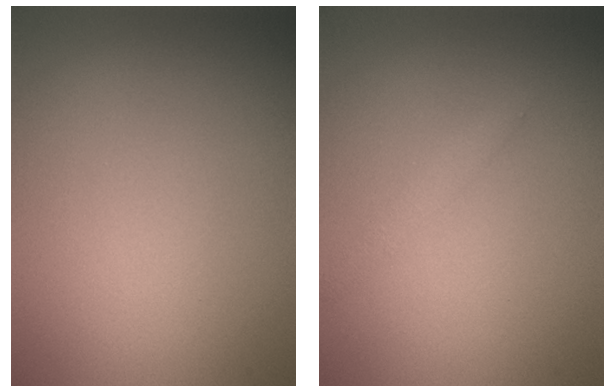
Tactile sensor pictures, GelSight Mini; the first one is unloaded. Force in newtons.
{"total": 1.0, "press": 0.9, "slide": 0.1}